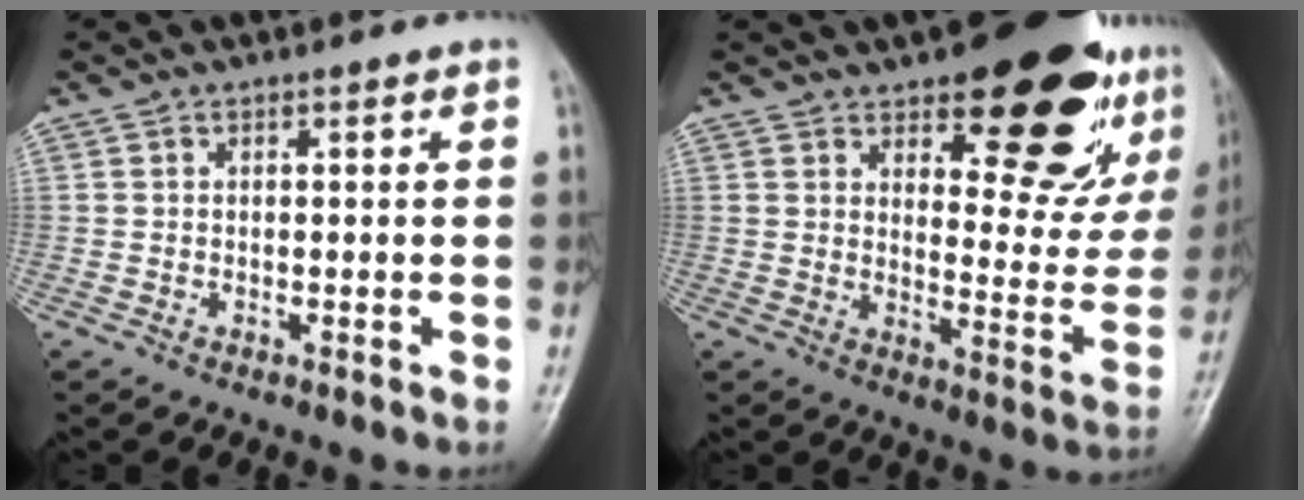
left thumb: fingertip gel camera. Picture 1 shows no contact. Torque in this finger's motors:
{"motor_torque": [0.89, 0.55, 1.62, -1.15, 0.16]}